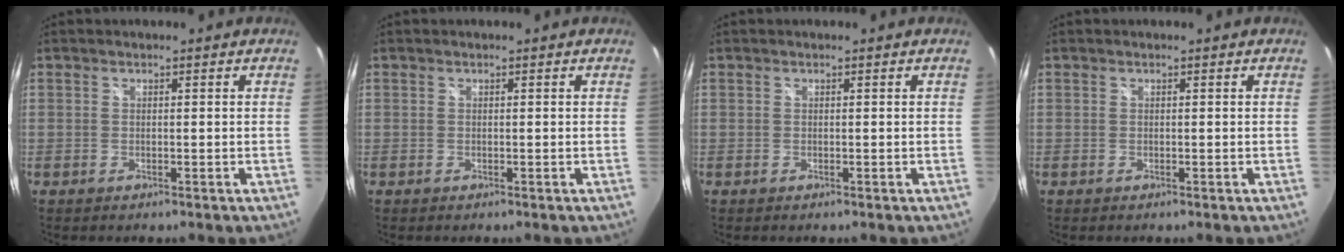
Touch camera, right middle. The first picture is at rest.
{"total": 0.0}
{"total": 0.0}
{"total": 0.0}